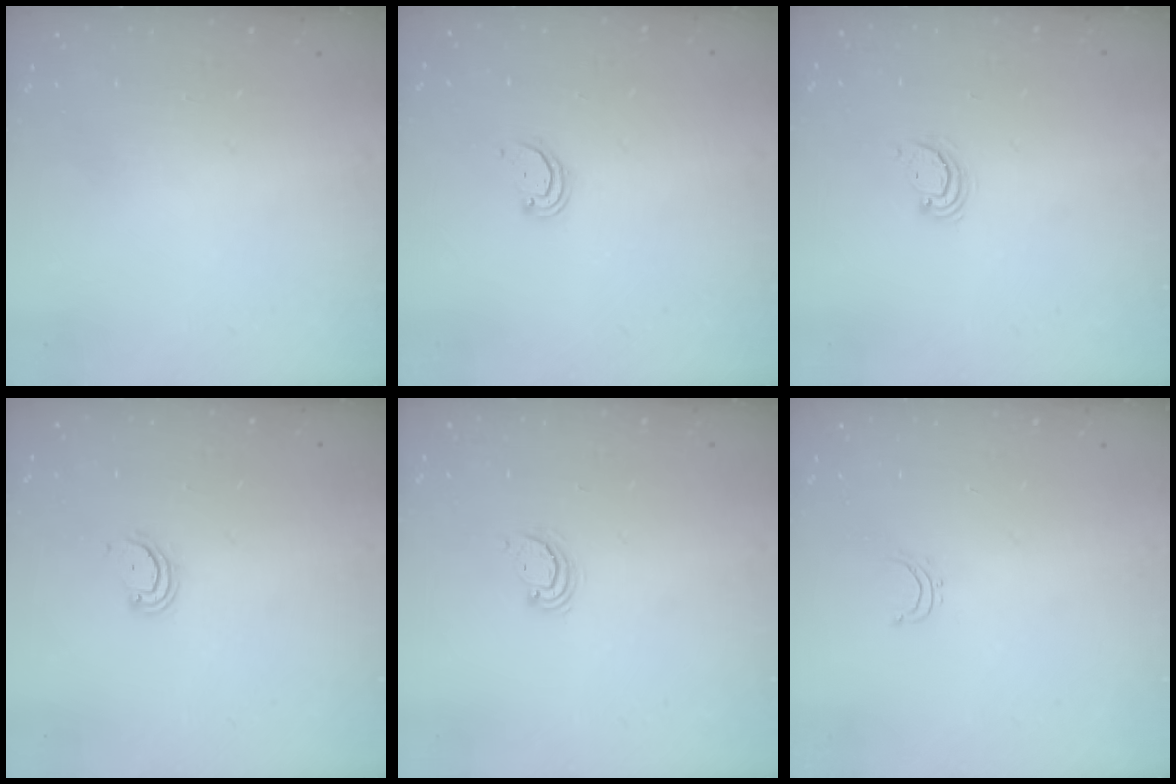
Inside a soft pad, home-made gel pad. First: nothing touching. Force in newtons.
{"total": 2.2, "press": 2.2, "slide": 0.2}
{"total": 3.0, "press": 3.0, "slide": 0.2}
{"total": 3.7, "press": 3.7, "slide": 0.3}
{"total": 3.0, "press": 3.0, "slide": 0.2}
{"total": 3.7, "press": 3.7, "slide": 0.3}